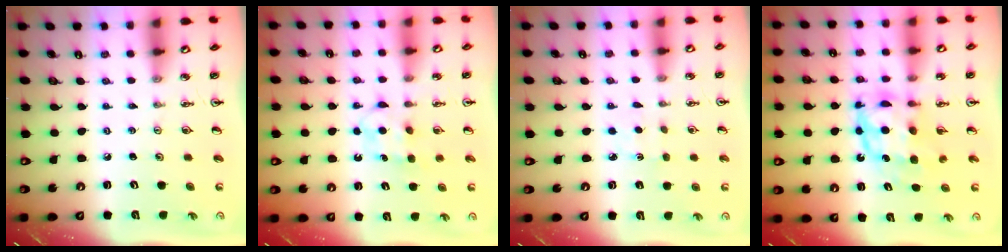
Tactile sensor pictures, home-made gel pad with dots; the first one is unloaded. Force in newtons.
{"total": 5.5, "press": 5.5, "slide": 0.9}
{"total": 2.4, "press": 2.3, "slide": 0.3}
{"total": 8.2, "press": 8.2, "slide": 0.8}